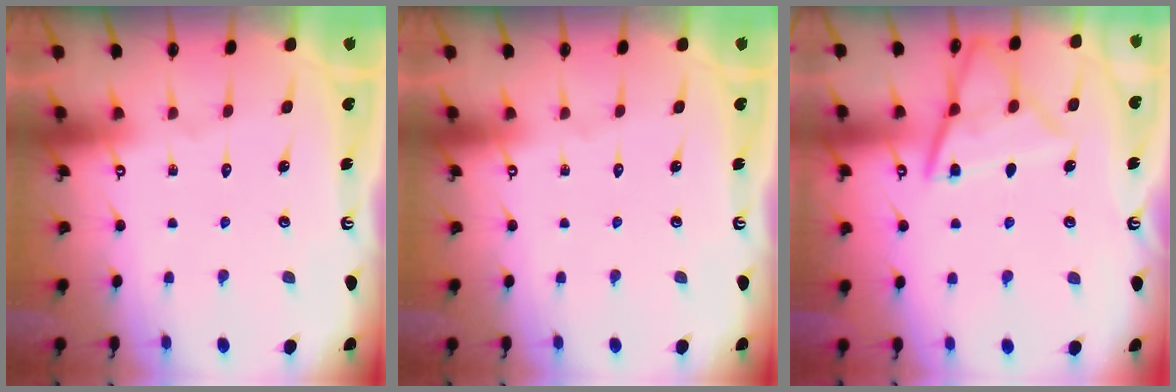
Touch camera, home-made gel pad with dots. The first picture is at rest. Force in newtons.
{"total": 0.0}
{"total": 12.3, "press": 12.2, "slide": 1.2}